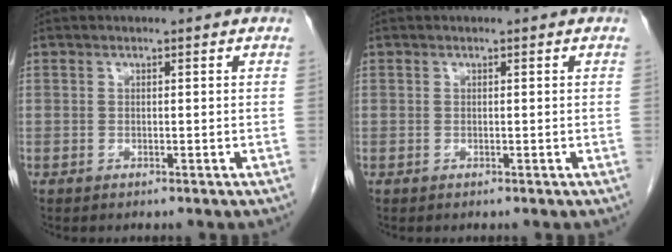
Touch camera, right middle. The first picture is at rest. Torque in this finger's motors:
{"motor_torque": [0.42, -0.04, -0.03, -0.01]}